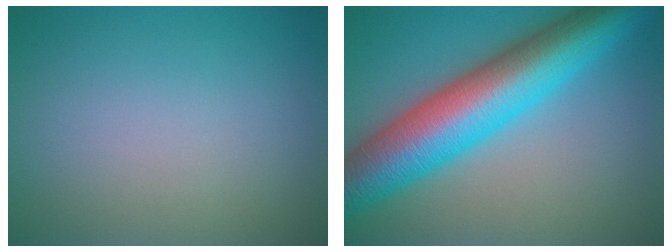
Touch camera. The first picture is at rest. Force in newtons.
{"total": 12.3, "press": 12.3, "slide": 0.2}